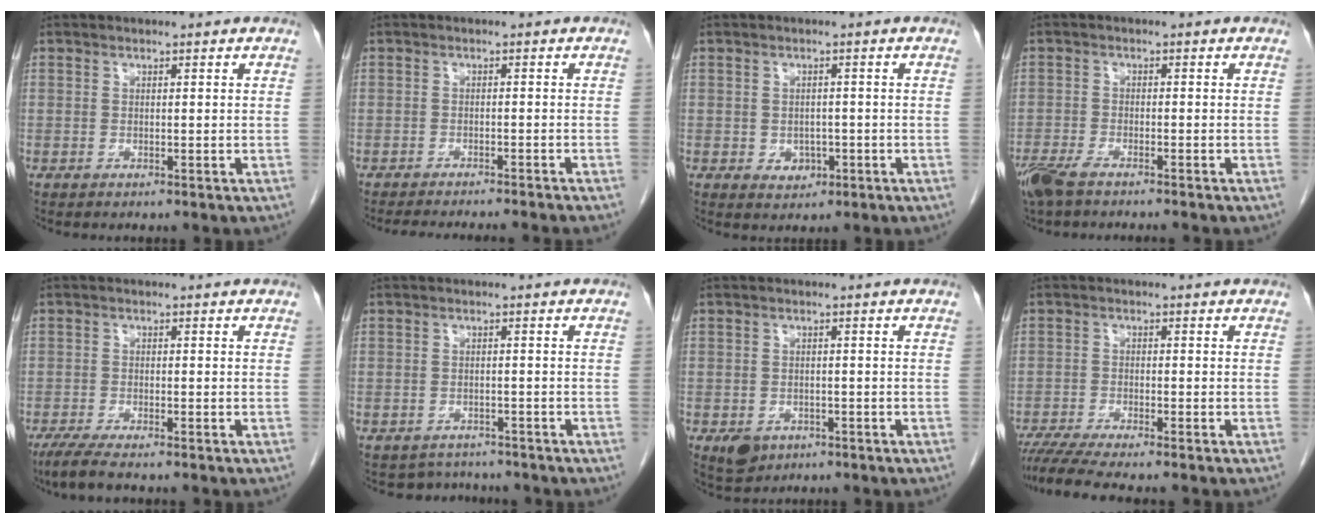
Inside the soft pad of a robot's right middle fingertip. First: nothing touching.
{"total": 10.4, "force": [-9.5, 0.1, 4.2], "torque": [-0.039, -0.015, -0.122]}
{"total": 2.6, "force": [-0.8, 2.1, 1.3], "torque": [-0.015, 0.003, -0.003]}
{"total": 6.0, "force": [-4.9, 1.0, 3.4], "torque": [-0.060, -0.012, -0.085]}
{"total": 4.3, "force": [-3.4, 0.3, 2.7], "torque": [-0.051, -0.012, -0.060]}
{"total": 3.6, "force": [-3.3, 1.4, -0.4], "torque": [0.006, 0.008, -0.047]}
{"total": 3.6, "force": [-1.9, 2.7, 1.5], "torque": [-0.024, 0.000, -0.021]}
{"total": 6.9, "force": [-6.0, -0.5, 3.4], "torque": [-0.052, -0.017, -0.102]}